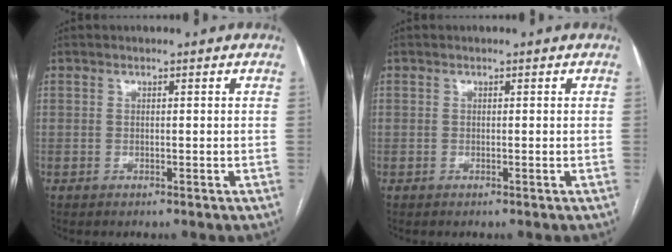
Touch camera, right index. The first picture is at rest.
{"total": 0.0}